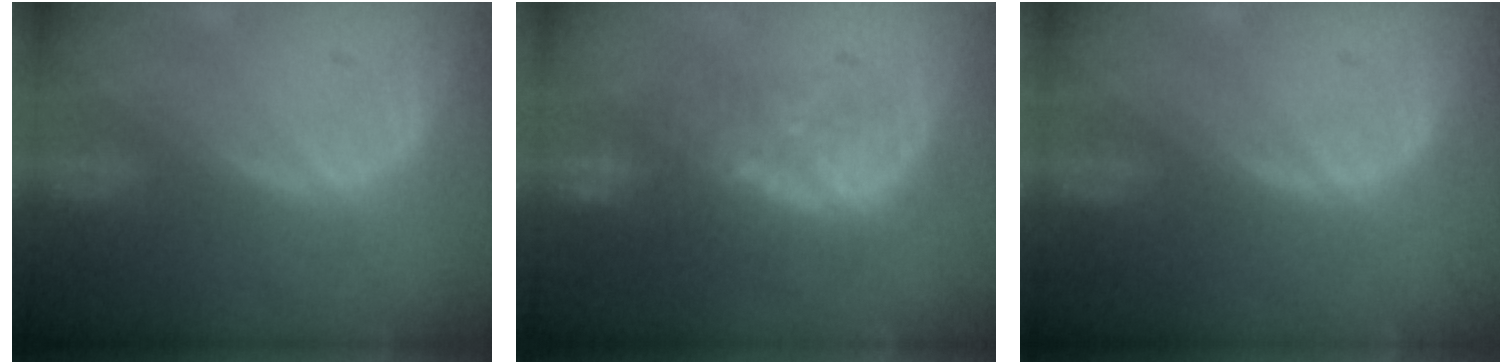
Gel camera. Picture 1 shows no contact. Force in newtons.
{"total": 8.3, "press": 7.7, "slide": 3.1}
{"total": 0.0}